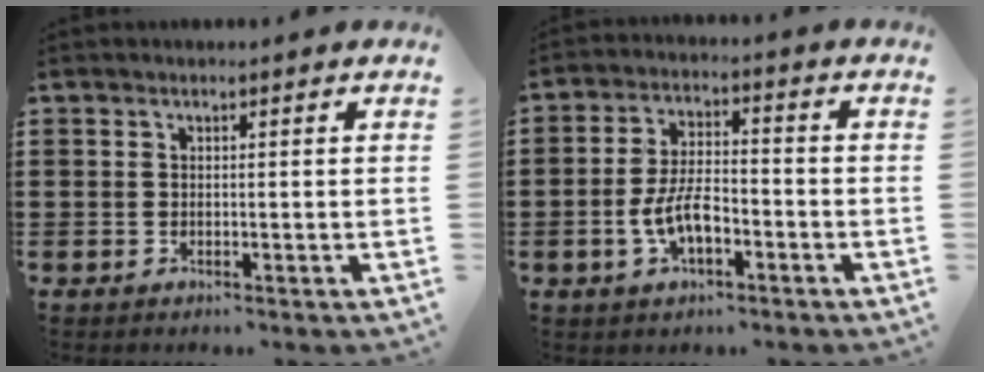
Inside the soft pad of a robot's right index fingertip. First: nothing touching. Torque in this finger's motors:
{"motor_torque": [1.25, 0.89, 0.28, 0.15]}